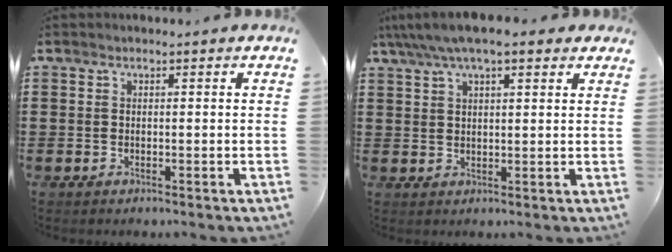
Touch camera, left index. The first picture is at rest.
{"total": 5.6, "force": [4.2, 1.2, 3.5], "torque": [-0.078, 0.000, 0.075]}